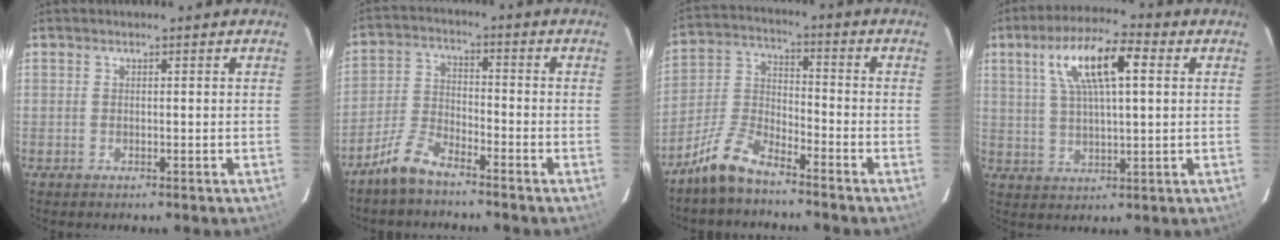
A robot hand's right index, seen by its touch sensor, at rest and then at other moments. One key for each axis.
{"total": 6.7, "fx": -5.8, "fy": 1.8, "fz": 2.9, "tx": -0.069, "ty": 0.007, "tz": -0.118}
{"total": 8.8, "fx": -7.2, "fy": 2.7, "fz": 4.2, "tx": -0.107, "ty": 0.018, "tz": -0.147}
{"total": 11.8, "fx": 4.2, "fy": 3.4, "fz": 10.5, "tx": -0.195, "ty": 0.023, "tz": 0.077}